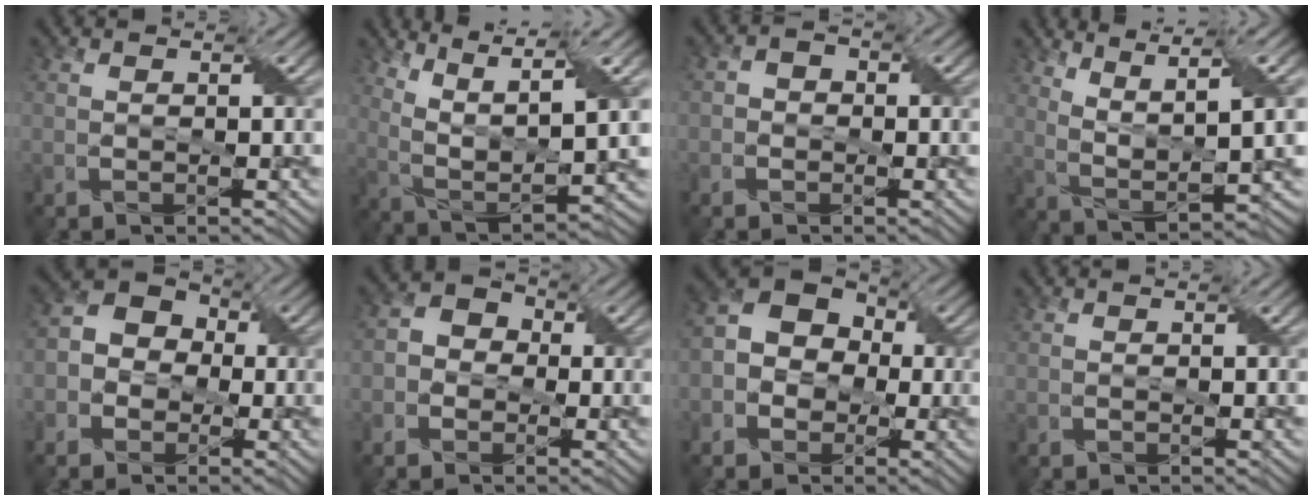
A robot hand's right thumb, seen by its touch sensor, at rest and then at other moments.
{"total": 11.1, "force": [5.9, 3.1, 9.0], "torque": [-0.201, 0.004, 0.115]}
{"total": 1.8, "force": [-0.4, 1.6, 0.6], "torque": [-0.007, 0.005, -0.011]}
{"total": 10.0, "force": [5.5, 2.2, 8.1], "torque": [-0.171, 0.012, 0.104]}
{"total": 6.0, "force": [-1.1, 5.1, 2.8], "torque": [-0.055, 0.007, -0.036]}
{"total": 3.8, "force": [-1.0, 3.4, 1.4], "torque": [-0.028, 0.009, -0.026]}
{"total": 8.2, "force": [-1.1, 6.8, 4.4], "torque": [-0.083, 0.003, -0.037]}
{"total": 0.0}